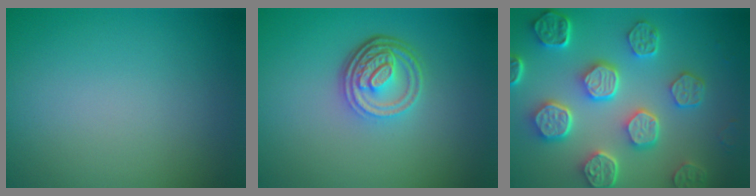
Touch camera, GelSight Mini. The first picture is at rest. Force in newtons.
{"total": 4.7, "press": 3.5, "slide": 3.2}
{"total": 7.9, "press": 6.0, "slide": 5.2}